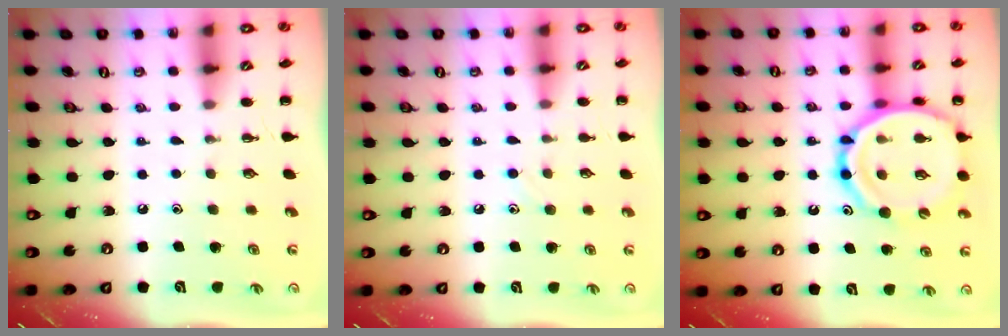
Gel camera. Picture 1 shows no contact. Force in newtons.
{"total": 5.3, "press": 4.9, "slide": 2.0}
{"total": 20.0, "press": 19.7, "slide": 3.4}